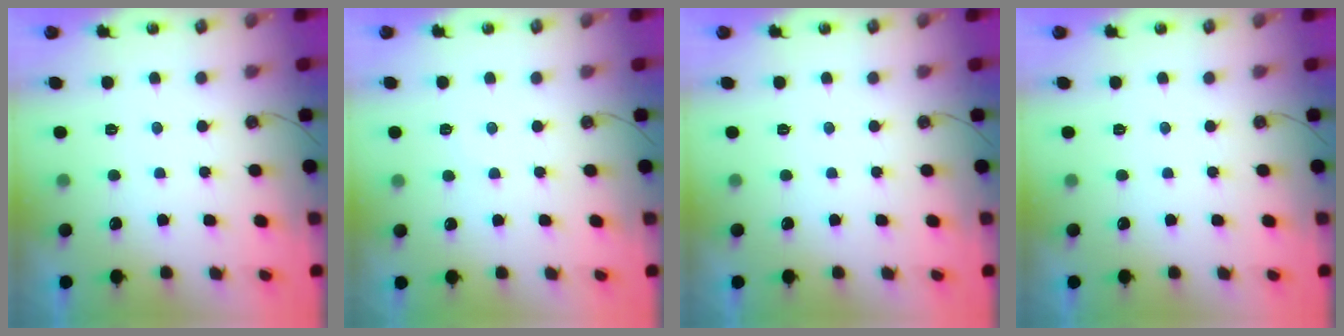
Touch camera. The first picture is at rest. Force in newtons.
{"total": 2.3, "press": 2.2, "slide": 0.4}
{"total": 0.0}
{"total": 0.0}